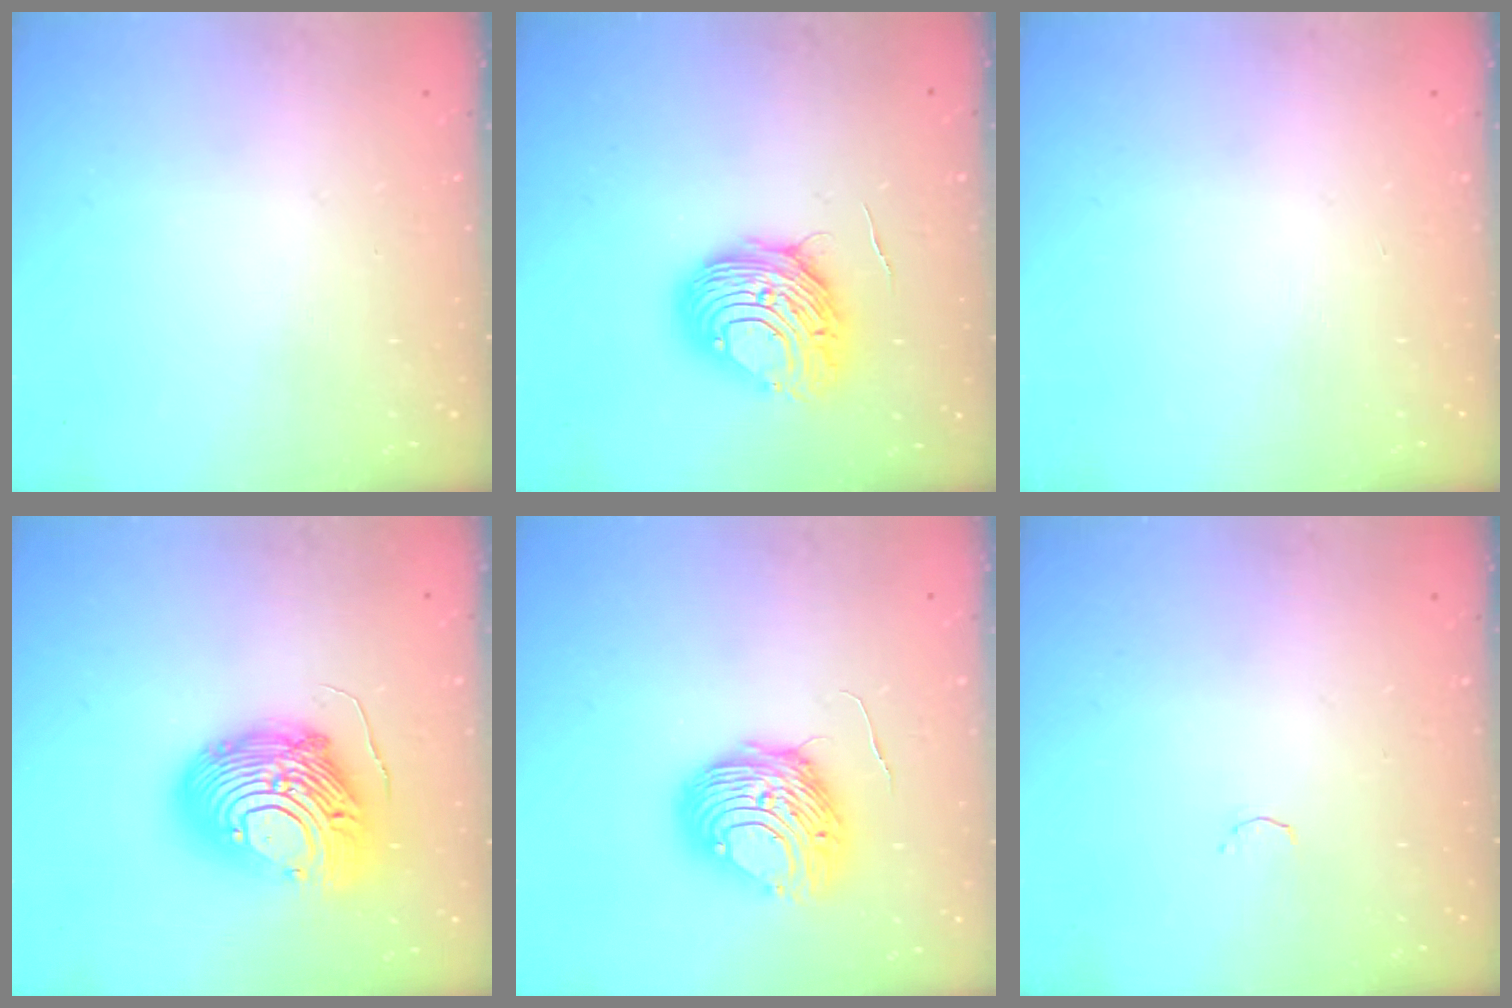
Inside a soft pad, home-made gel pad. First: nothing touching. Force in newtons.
{"total": 10.3, "press": 10.3, "slide": 0.7}
{"total": 0.0}
{"total": 21.5, "press": 21.4, "slide": 2.2}
{"total": 9.7, "press": 9.6, "slide": 1.1}
{"total": 1.7, "press": 1.6, "slide": 0.5}